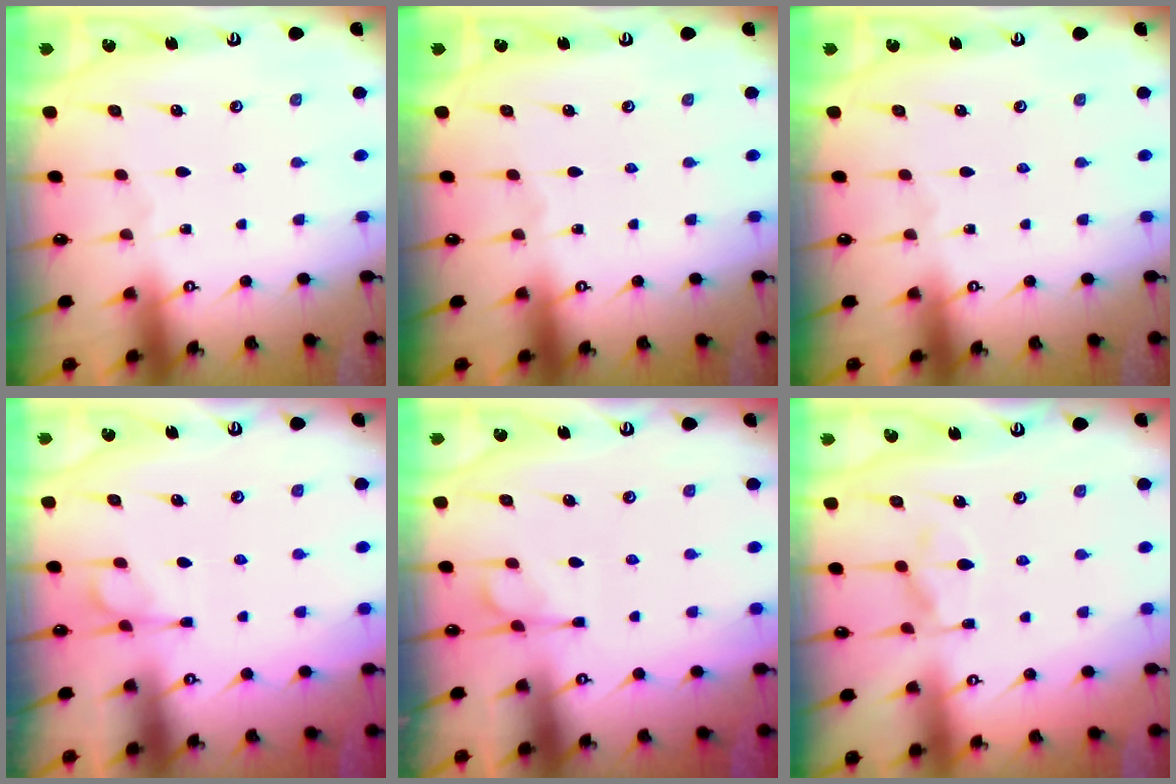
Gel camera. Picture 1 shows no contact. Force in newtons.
{"total": 0.0}
{"total": 0.0}
{"total": 1.5, "press": 0.9, "slide": 1.2}
{"total": 1.6, "press": 1.0, "slide": 1.3}
{"total": 2.0, "press": 1.5, "slide": 1.3}